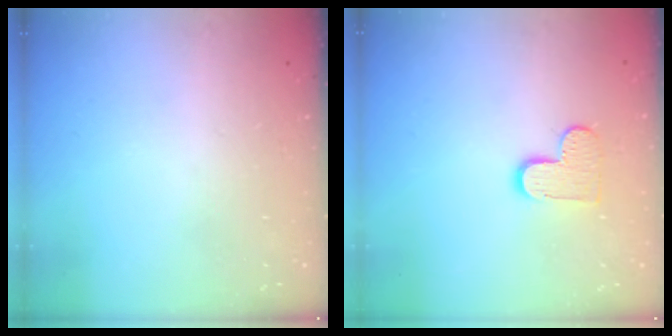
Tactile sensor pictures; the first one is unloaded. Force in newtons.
{"total": 8.5, "press": 8.4, "slide": 0.4}